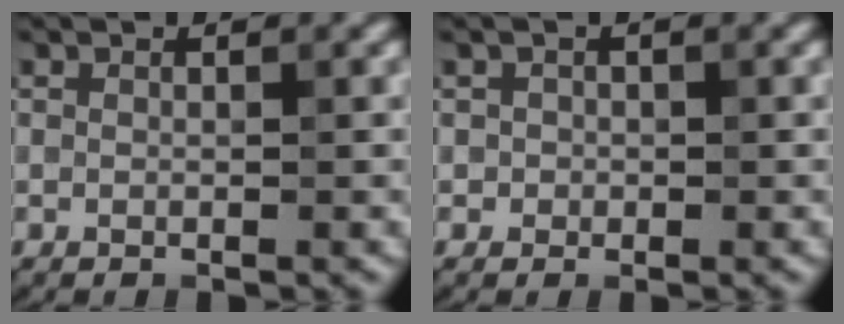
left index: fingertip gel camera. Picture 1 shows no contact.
{"total": 0.9, "force": [0.1, 0.9, 0.1], "torque": [0.009, -0.003, 0.000]}